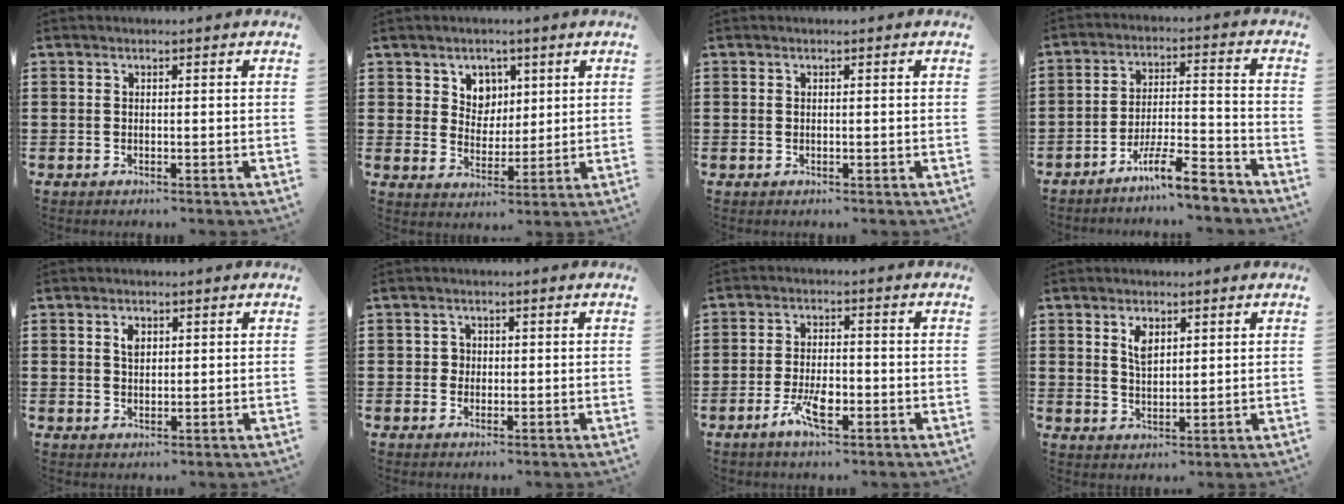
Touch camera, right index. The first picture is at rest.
{"total": 4.6, "force": [2.4, 3.9, 0.8], "torque": [-0.031, 0.005, 0.042]}
{"total": 0.0}
{"total": 8.1, "force": [-6.8, 0.5, 4.4], "torque": [-0.080, 0.004, -0.127]}
{"total": 2.0, "force": [0.9, 1.1, 1.4], "torque": [-0.032, 0.002, 0.017]}
{"total": 1.5, "force": [0.1, 1.3, 0.6], "torque": [-0.017, 0.004, 0.002]}
{"total": 5.6, "force": [-2.5, 2.1, 4.5], "torque": [-0.100, -0.001, -0.049]}
{"total": 3.3, "force": [1.7, 1.6, 2.3], "torque": [-0.044, 0.000, 0.029]}